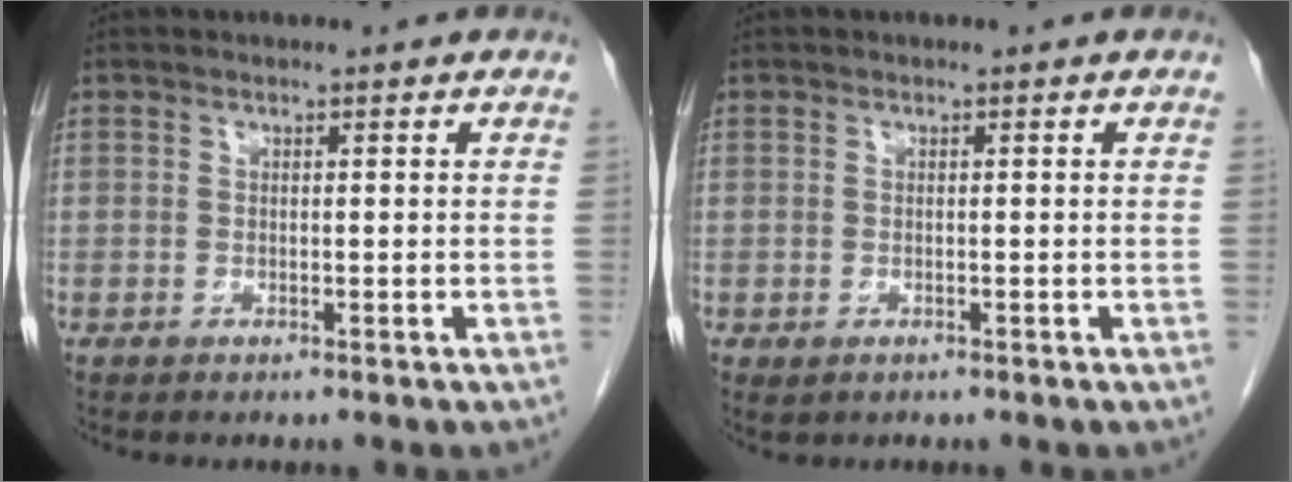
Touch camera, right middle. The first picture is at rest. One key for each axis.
{"total": 0.8, "fx": -0.4, "fy": 0.6, "fz": 0.5, "tx": -0.009, "ty": 0.000, "tz": 0.000}